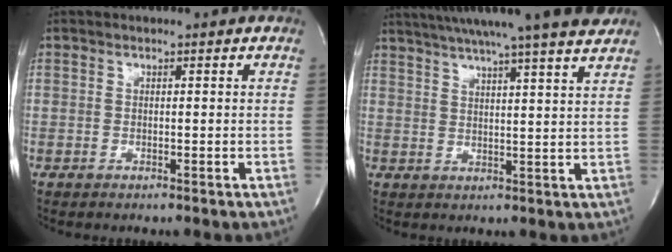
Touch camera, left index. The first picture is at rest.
{"total": 18.7, "force": [15.9, -0.8, 9.7], "torque": [-0.166, 0.003, 0.215]}